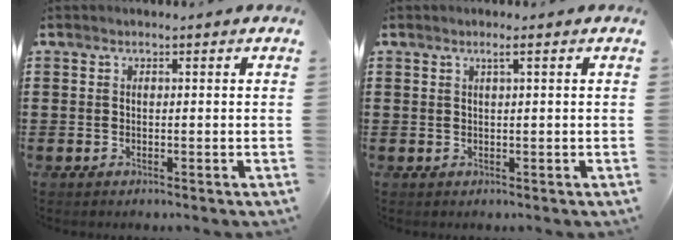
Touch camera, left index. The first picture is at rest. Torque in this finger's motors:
{"motor_torque": [2.14, 0.00, 0.18, 0.05]}